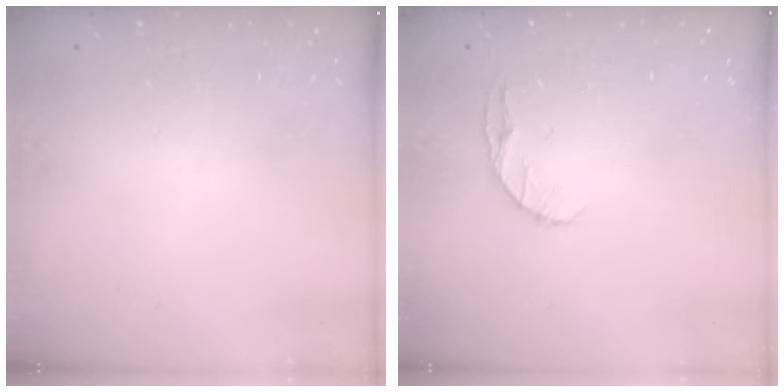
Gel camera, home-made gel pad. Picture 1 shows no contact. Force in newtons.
{"total": 5.8, "press": 5.7, "slide": 0.8}